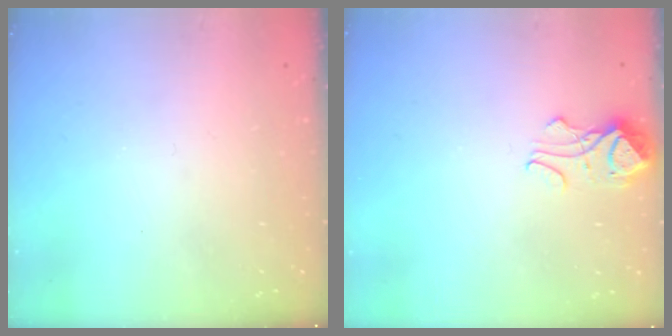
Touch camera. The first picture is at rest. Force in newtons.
{"total": 2.9, "press": 2.9, "slide": 0.4}